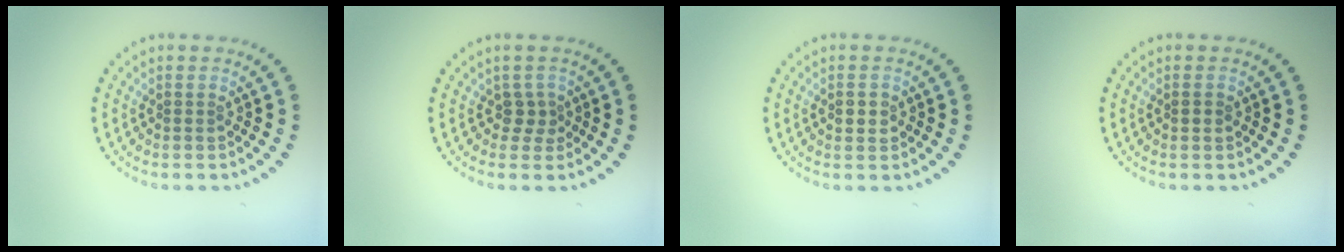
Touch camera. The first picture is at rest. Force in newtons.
{"total": 1.7, "press": 1.1, "slide": 1.2}
{"total": 1.1, "press": 1.1, "slide": 0.1}
{"total": 0.8, "press": 0.8, "slide": 0.3}